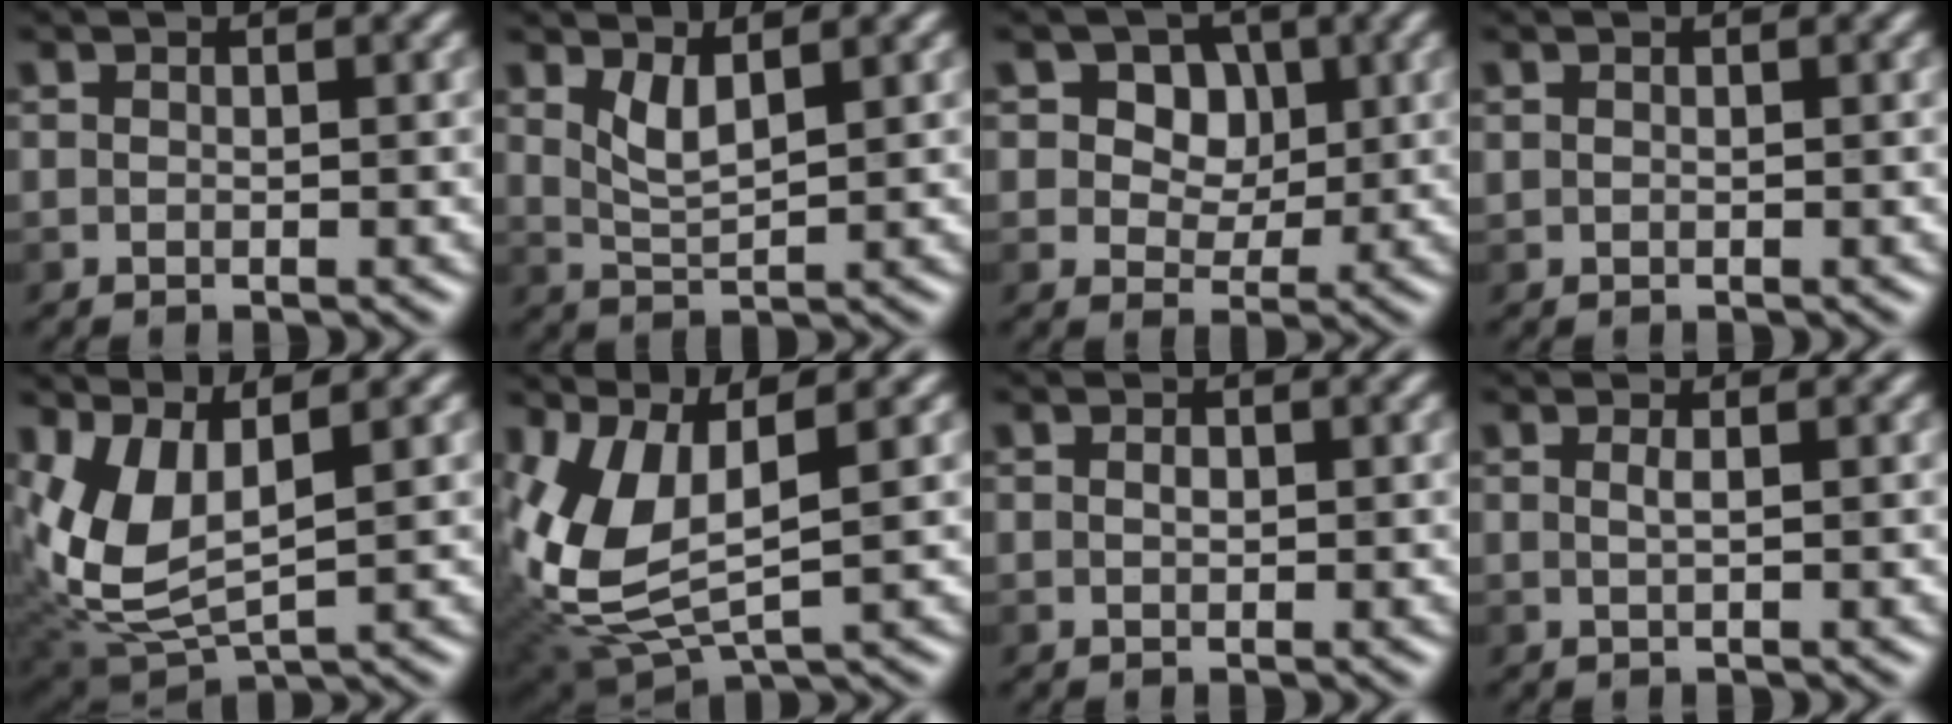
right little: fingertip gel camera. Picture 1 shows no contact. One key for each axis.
{"total": 2.0, "fx": 1.3, "fy": 0.4, "fz": 1.5, "tx": -0.039, "ty": -0.005, "tz": 0.035}
{"total": 7.7, "fx": 3.4, "fy": 5.8, "fz": 3.7, "tx": -0.063, "ty": 0.011, "tz": 0.040}
{"total": 0.0}
{"total": 5.3, "fx": 1.5, "fy": 2.5, "fz": 4.4, "tx": -0.115, "ty": -0.012, "tz": 0.042}
{"total": 7.1, "fx": 1.5, "fy": 3.1, "fz": 6.2, "tx": -0.150, "ty": -0.003, "tz": 0.038}
{"total": 0.5, "fx": 0.1, "fy": 0.4, "fz": 0.4, "tx": -0.005, "ty": 0.005, "tz": 0.000}
{"total": 0.6, "fx": 0.2, "fy": 0.0, "fz": 0.6, "tx": -0.006, "ty": -0.001, "tz": 0.005}